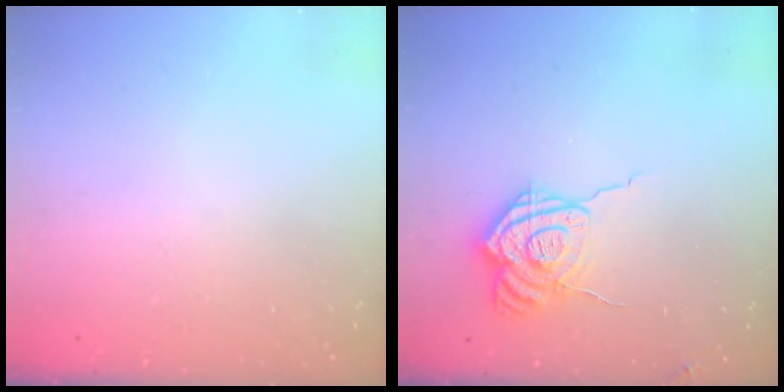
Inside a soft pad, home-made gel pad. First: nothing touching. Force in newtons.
{"total": 13.9, "press": 13.8, "slide": 1.5}